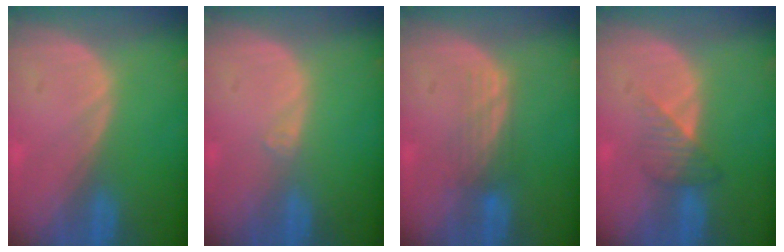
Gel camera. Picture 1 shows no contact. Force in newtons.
{"total": 0.6, "press": 0.5, "slide": 0.2}
{"total": 3.5, "press": 2.8, "slide": 2.1}
{"total": 3.4, "press": 3.2, "slide": 1.1}